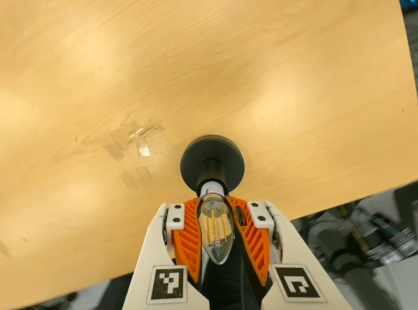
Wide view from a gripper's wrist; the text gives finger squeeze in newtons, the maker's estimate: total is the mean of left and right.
{"total": 26.1, "left": 27.3, "right": 25.0}